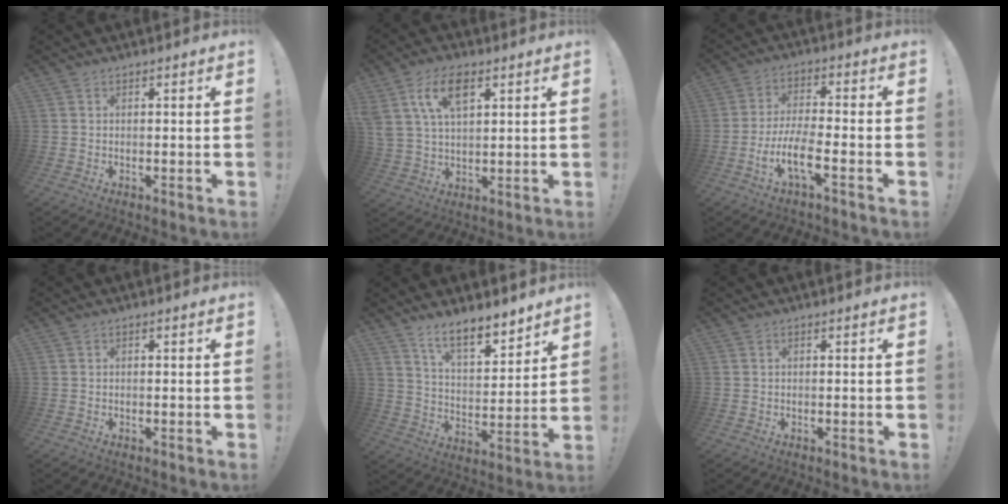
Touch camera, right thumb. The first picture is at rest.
{"total": 11.3, "force": [5.4, 6.1, 7.9], "torque": [-0.149, -0.002, 0.098]}
{"total": 10.4, "force": [-4.3, 3.0, 9.0], "torque": [-0.182, 0.000, -0.080]}
{"total": 0.0}
{"total": 11.0, "force": [9.0, 3.3, 5.3], "torque": [-0.089, -0.065, 0.165]}
{"total": 0.0}